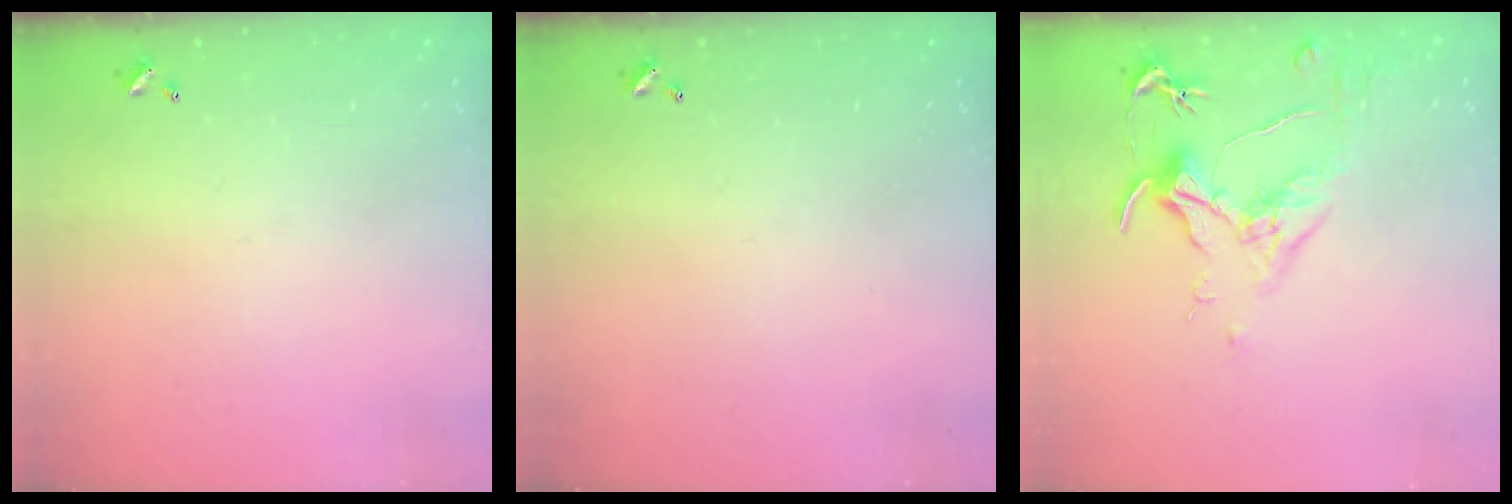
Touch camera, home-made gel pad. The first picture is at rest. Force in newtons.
{"total": 0.0}
{"total": 1.8, "press": 1.5, "slide": 0.9}